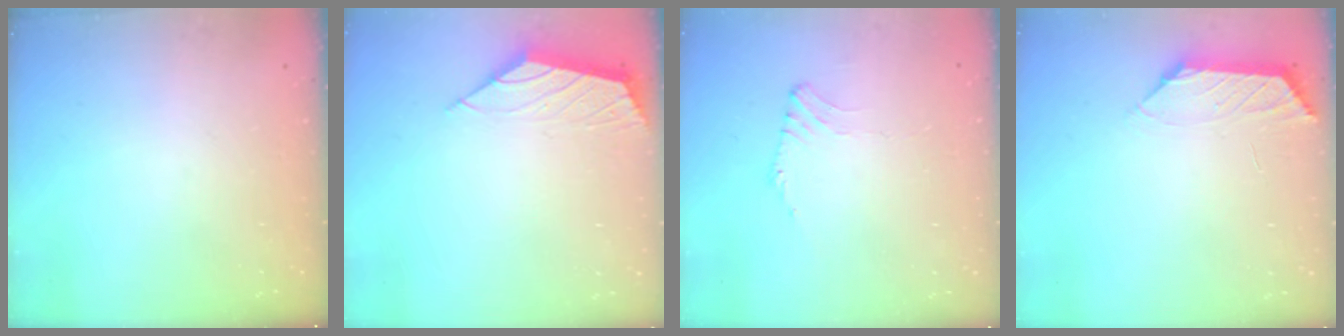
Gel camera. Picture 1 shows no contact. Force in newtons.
{"total": 2.0, "press": 2.0, "slide": 0.5}
{"total": 0.0}
{"total": 1.0, "press": 0.9, "slide": 0.5}